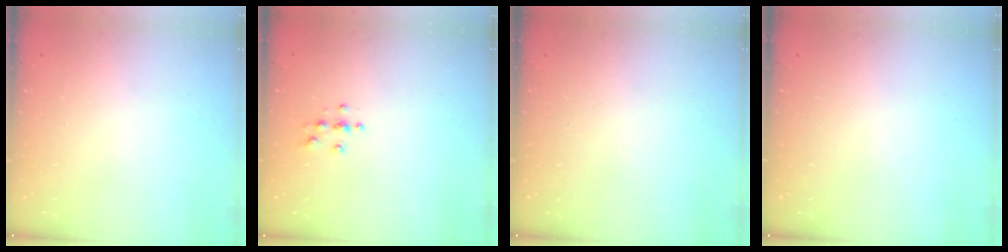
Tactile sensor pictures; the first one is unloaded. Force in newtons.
{"total": 3.8, "press": 3.8, "slide": 0.4}
{"total": 0.0}
{"total": 0.0}